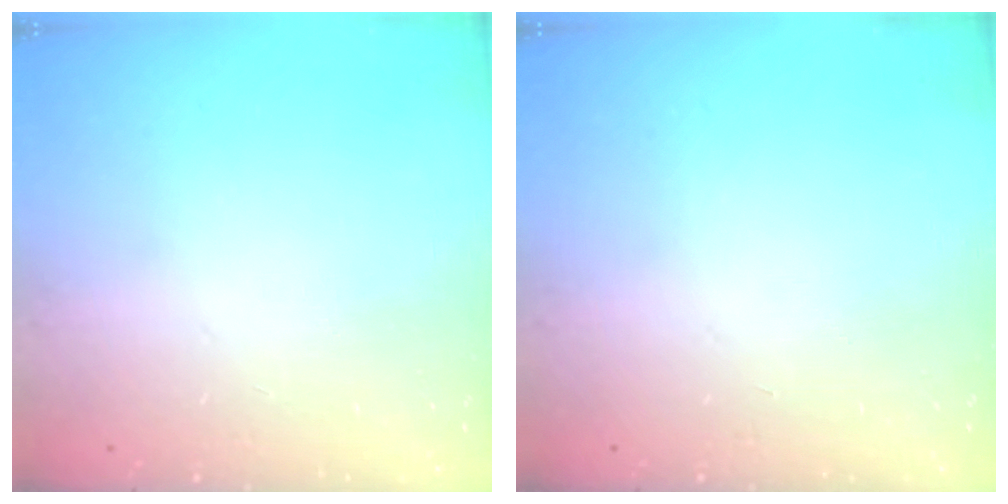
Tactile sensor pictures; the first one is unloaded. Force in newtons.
{"total": 0.0}